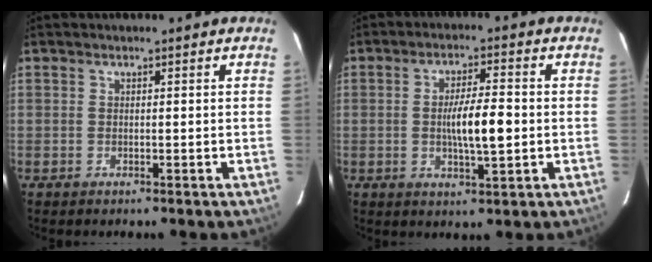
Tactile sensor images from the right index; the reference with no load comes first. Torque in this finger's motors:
{"motor_torque": [0.85, -0.14, 0.22, 0.09]}